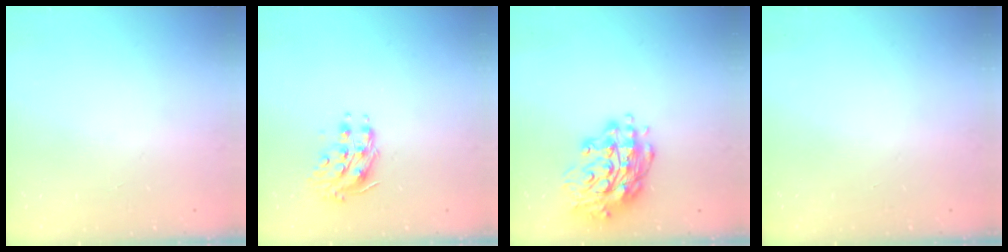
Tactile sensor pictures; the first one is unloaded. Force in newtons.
{"total": 9.0, "press": 9.0, "slide": 0.1}
{"total": 16.6, "press": 16.6, "slide": 1.6}
{"total": 0.0}